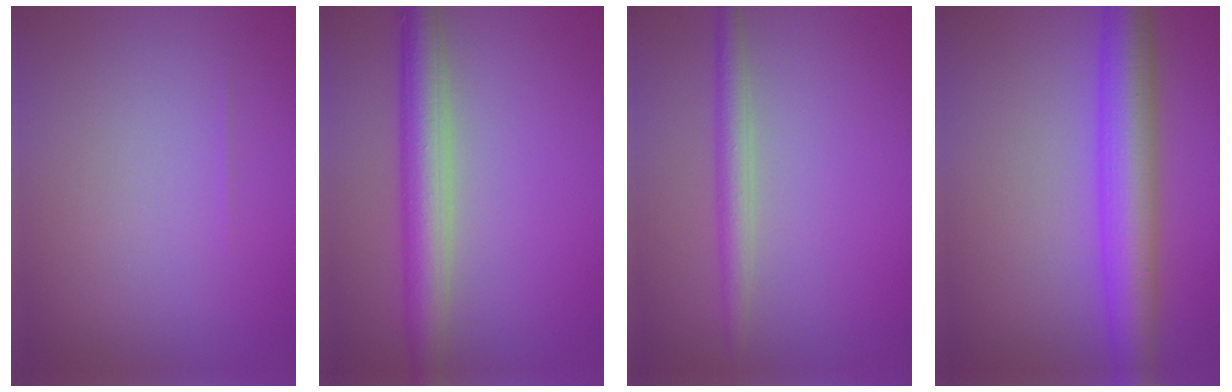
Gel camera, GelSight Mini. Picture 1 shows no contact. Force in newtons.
{"total": 5.0, "press": 5.0, "slide": 0.1}
{"total": 2.4, "press": 2.4, "slide": 0.1}
{"total": 6.7, "press": 6.7, "slide": 0.0}